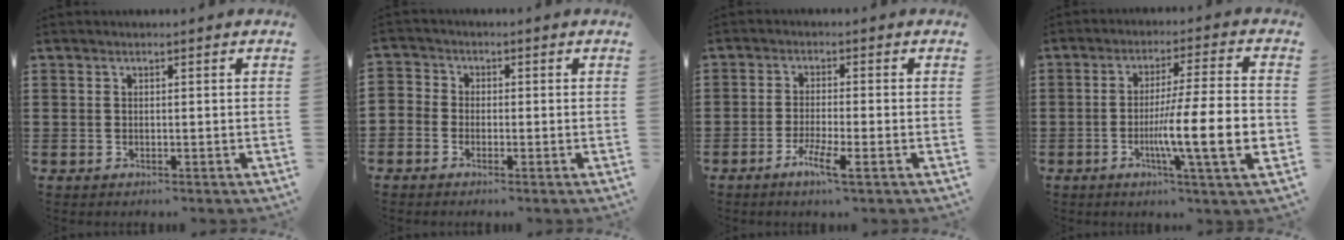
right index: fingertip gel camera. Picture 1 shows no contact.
{"total": 1.7, "force": [-1.3, 1.2, 0.1], "torque": [-0.009, 0.004, -0.030]}
{"total": 4.2, "force": [-2.4, 0.0, 3.5], "torque": [-0.071, -0.012, -0.044]}
{"total": 13.0, "force": [-3.2, 1.1, 12.6], "torque": [-0.221, -0.018, -0.062]}